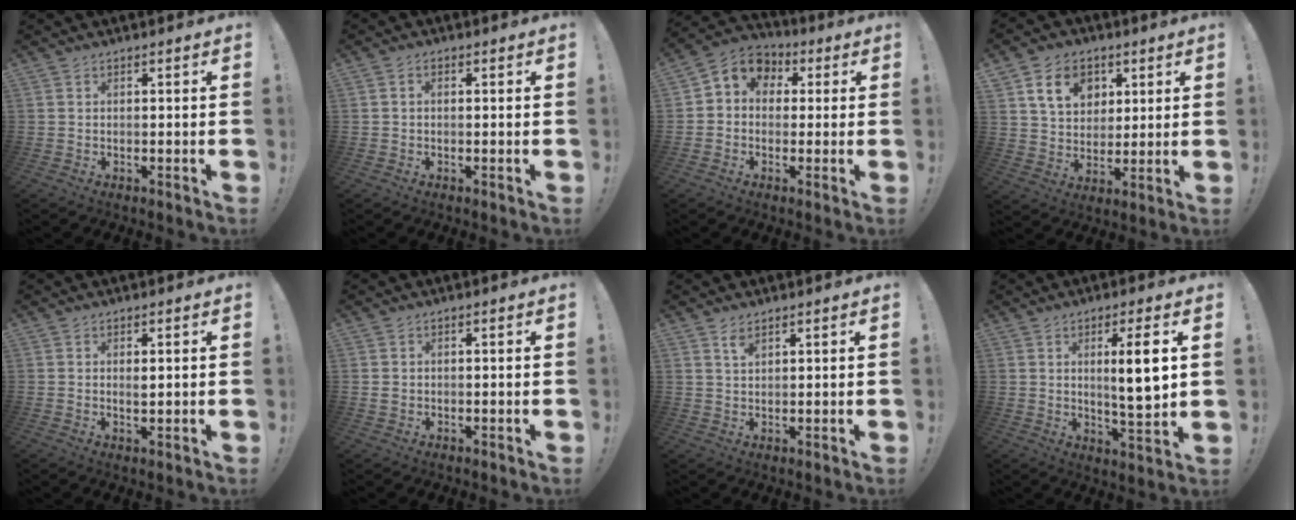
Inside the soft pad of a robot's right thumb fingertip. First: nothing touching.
{"total": 1.1, "force": [-0.3, 0.7, 0.8], "torque": [-0.016, 0.005, -0.006]}
{"total": 7.3, "force": [1.3, 6.4, 3.3], "torque": [-0.050, 0.001, 0.031]}
{"total": 12.9, "force": [5.8, 9.9, 5.9], "torque": [-0.080, -0.018, 0.111]}
{"total": 1.2, "force": [0.5, 0.4, 1.0], "torque": [-0.005, -0.006, 0.005]}
{"total": 1.2, "force": [0.3, 1.1, 0.5], "torque": [-0.001, 0.001, 0.004]}
{"total": 3.0, "force": [2.0, 1.3, 1.8], "torque": [-0.026, -0.012, 0.034]}
{"total": 9.8, "force": [2.2, 1.4, 9.5], "torque": [-0.145, -0.009, 0.028]}